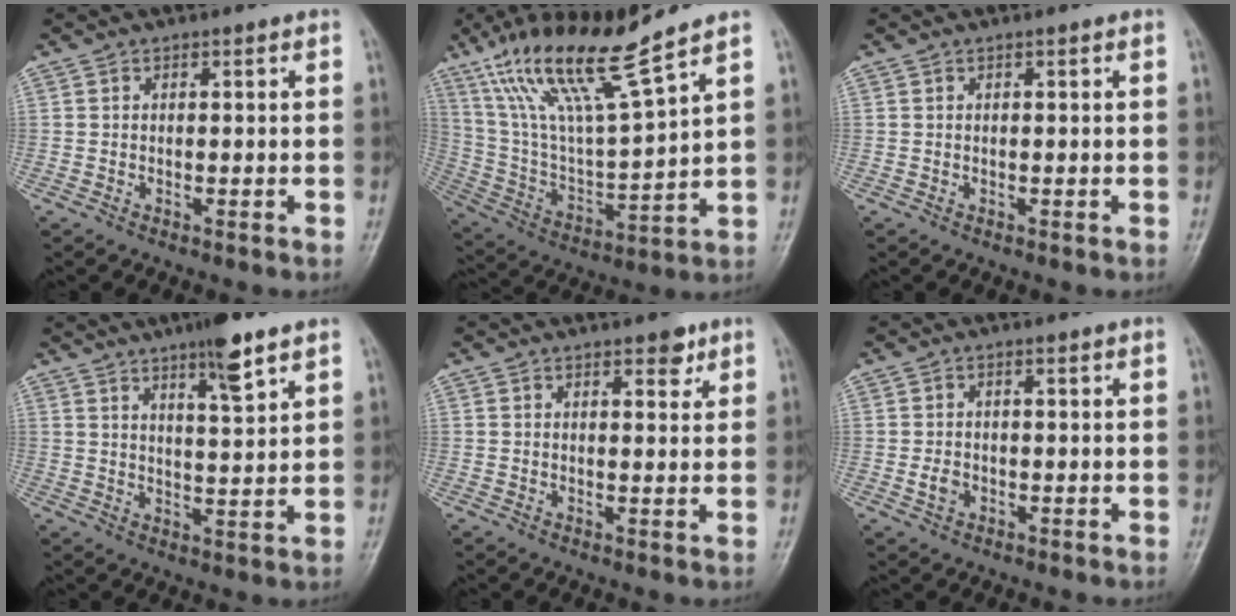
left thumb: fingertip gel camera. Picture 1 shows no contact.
{"total": 17.8, "force": [12.4, 1.8, 12.7], "torque": [-0.229, -0.057, 0.244]}
{"total": 0.0}
{"total": 8.2, "force": [5.3, 1.2, 6.1], "torque": [-0.092, -0.029, 0.086]}
{"total": 2.9, "force": [1.9, 1.4, 1.7], "torque": [-0.007, -0.008, 0.024]}
{"total": 2.3, "force": [-0.6, 1.7, 1.4], "torque": [-0.023, 0.004, -0.012]}